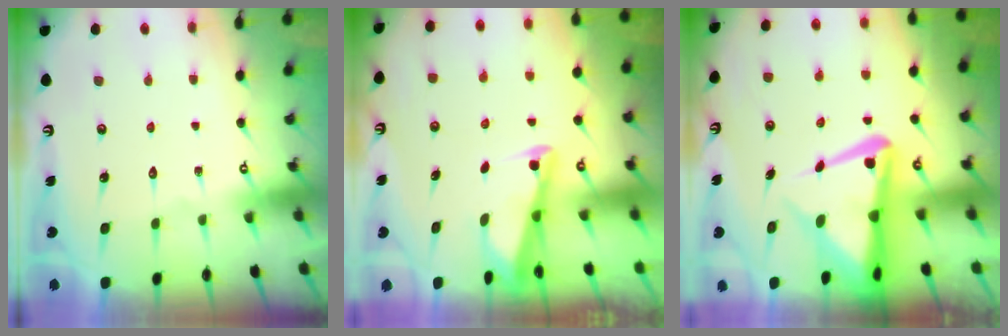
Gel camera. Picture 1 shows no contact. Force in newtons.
{"total": 2.7, "press": 2.7, "slide": 0.3}
{"total": 10.3, "press": 10.1, "slide": 1.9}